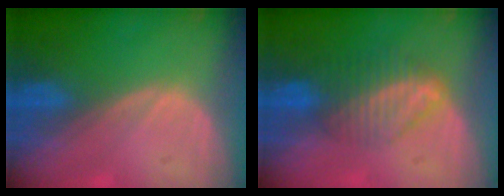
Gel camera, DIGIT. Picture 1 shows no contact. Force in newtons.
{"total": 6.9, "press": 6.0, "slide": 3.5}